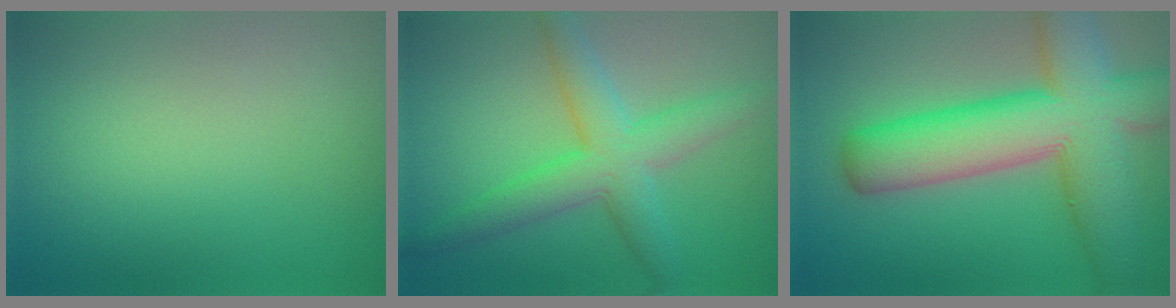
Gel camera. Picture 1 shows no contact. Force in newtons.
{"total": 5.7, "press": 5.7, "slide": 0.1}
{"total": 12.7, "press": 12.6, "slide": 0.7}